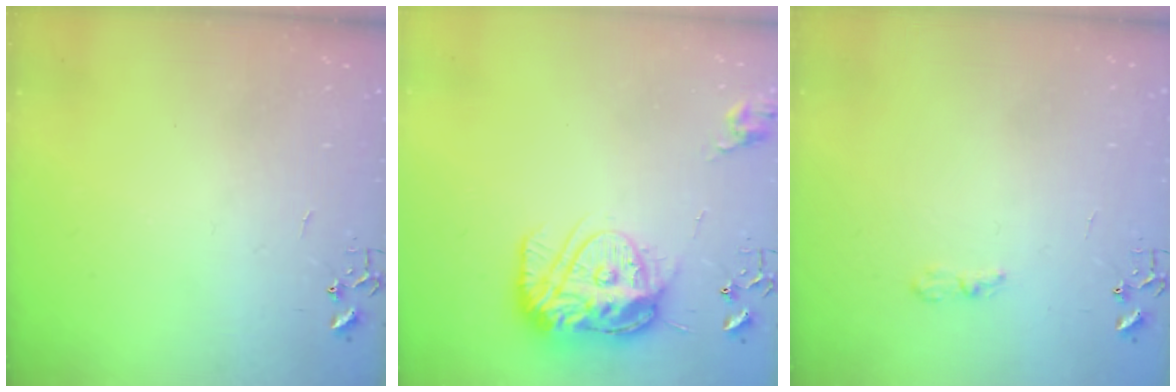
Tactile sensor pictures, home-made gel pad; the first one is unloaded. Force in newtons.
{"total": 15.2, "press": 15.1, "slide": 1.5}
{"total": 3.3, "press": 3.3, "slide": 0.5}